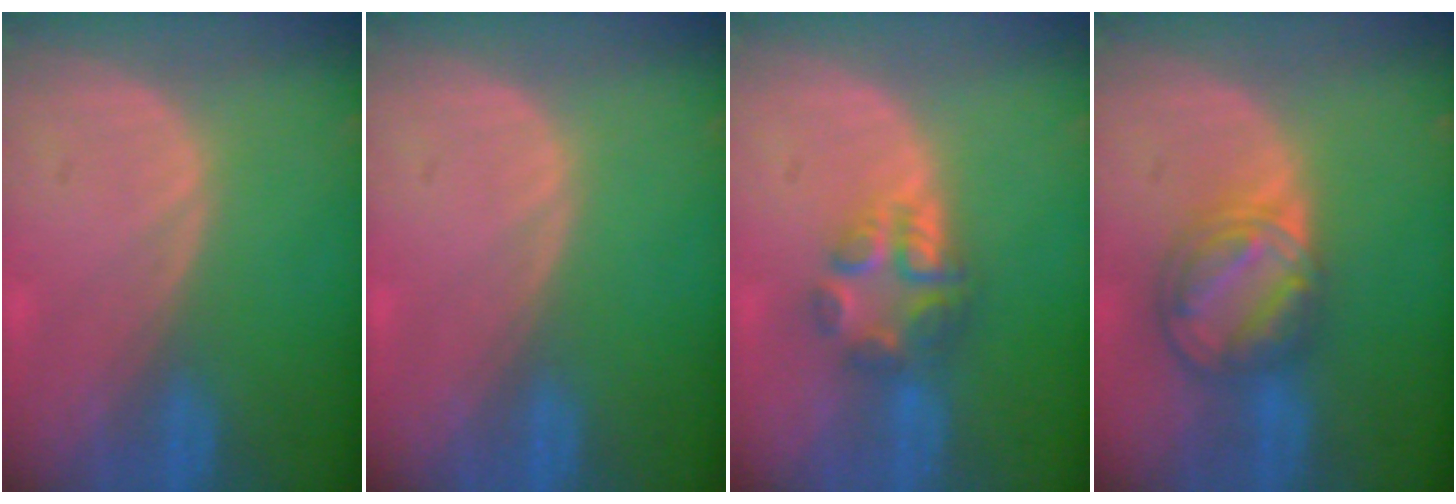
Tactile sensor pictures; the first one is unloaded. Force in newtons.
{"total": 0.0}
{"total": 6.0, "press": 5.2, "slide": 3.1}
{"total": 8.1, "press": 7.0, "slide": 4.2}